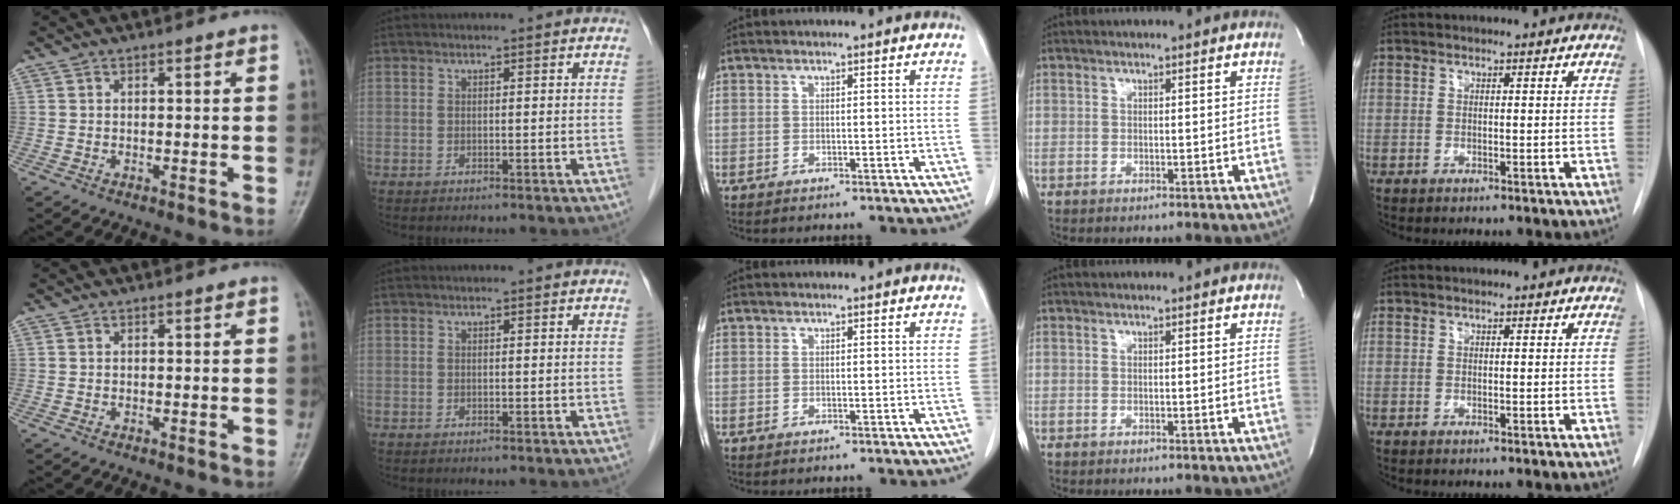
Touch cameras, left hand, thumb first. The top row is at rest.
{}